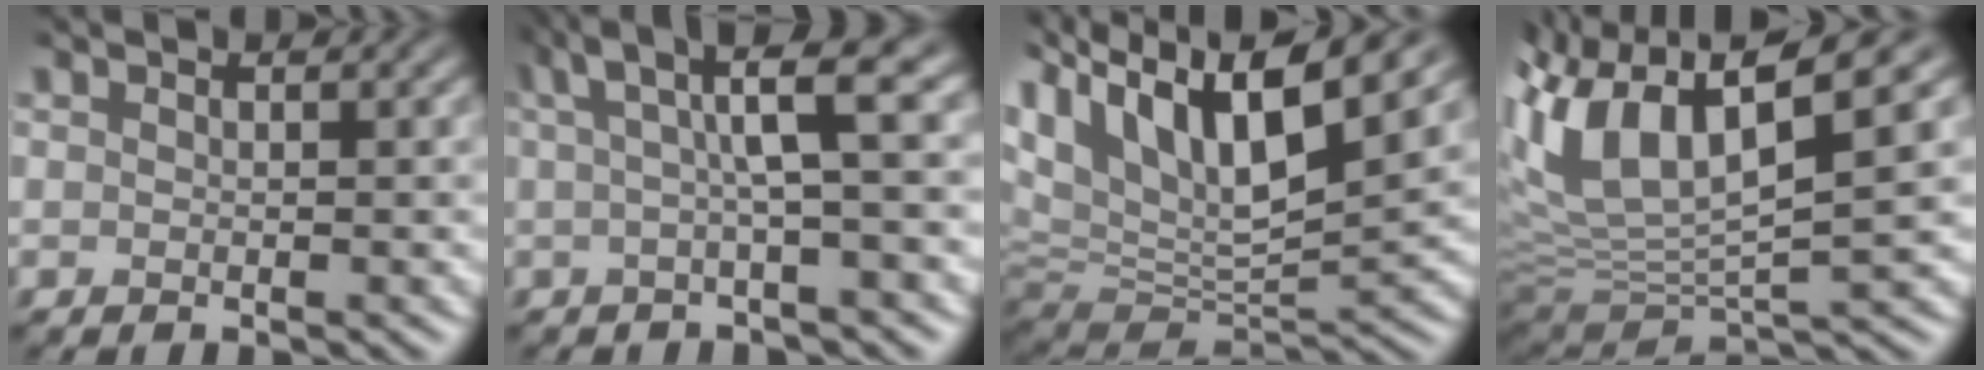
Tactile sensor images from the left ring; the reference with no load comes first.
{"total": 5.8, "force": [1.9, 0.8, 5.4], "torque": [-0.082, 0.022, 0.026]}
{"total": 12.5, "force": [6.7, 5.0, 9.3], "torque": [-0.182, 0.019, 0.124]}
{"total": 9.8, "force": [3.7, 3.4, 8.5], "torque": [-0.173, 0.003, 0.067]}